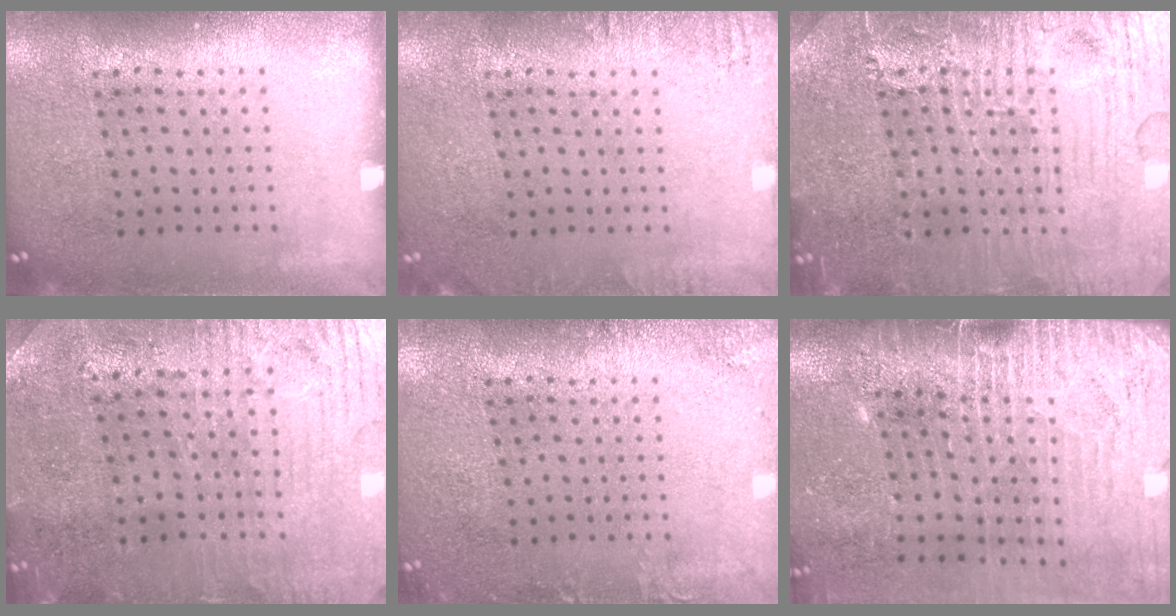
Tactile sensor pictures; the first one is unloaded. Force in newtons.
{"total": 1.5, "press": 1.5, "slide": 0.2}
{"total": 4.7, "press": 4.6, "slide": 0.4}
{"total": 1.3, "press": 1.2, "slide": 0.6}
{"total": 1.5, "press": 1.5, "slide": 0.1}
{"total": 4.0, "press": 3.5, "slide": 1.9}